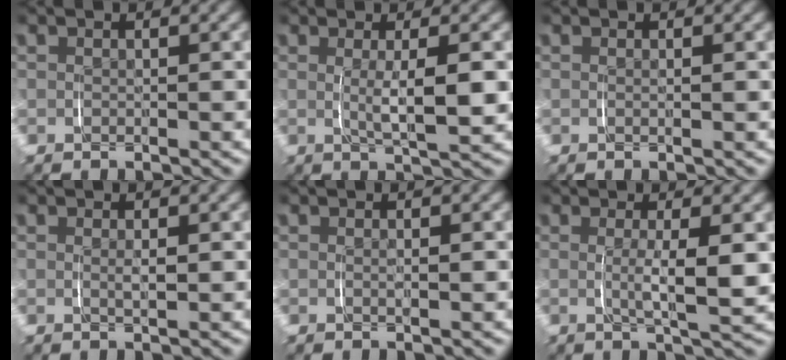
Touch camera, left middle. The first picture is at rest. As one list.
[{"total": 3.4, "force": [0.3, 0.5, 3.4], "torque": [-0.060, -0.008, 0.010]}, {"total": 0.0}, {"total": 0.9, "force": [0.4, 0.0, 0.9], "torque": [-0.020, -0.005, 0.008]}, {"total": 0.6, "force": [0.2, -0.1, 0.5], "torque": [-0.012, -0.004, 0.005]}, {"total": 3.3, "force": [0.5, 0.1, 3.3], "torque": [-0.062, -0.009, 0.011]}]